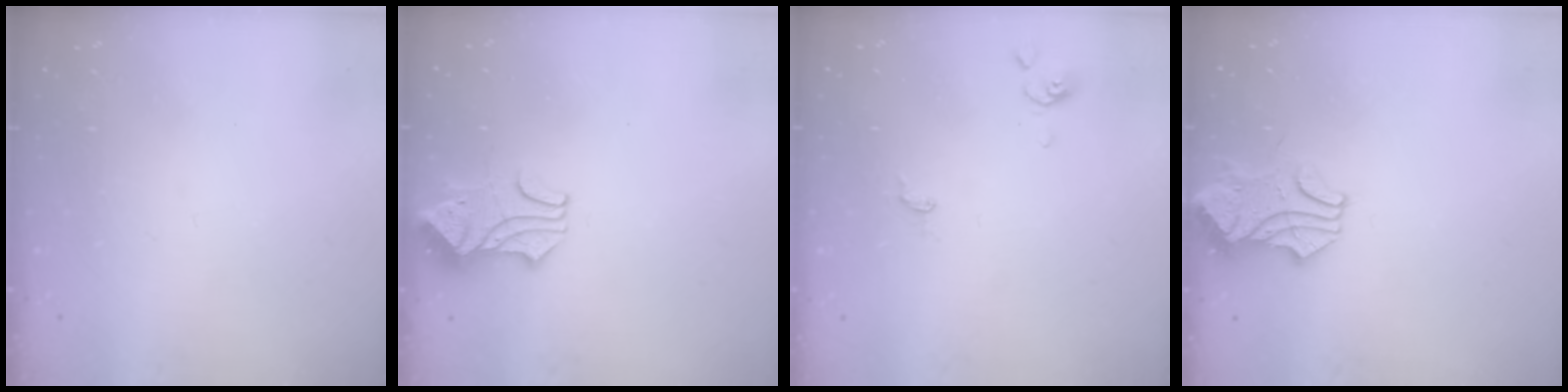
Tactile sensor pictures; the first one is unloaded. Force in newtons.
{"total": 1.6, "press": 1.2, "slide": 1.0}
{"total": 2.2, "press": 2.2, "slide": 0.3}
{"total": 1.7, "press": 1.5, "slide": 0.8}